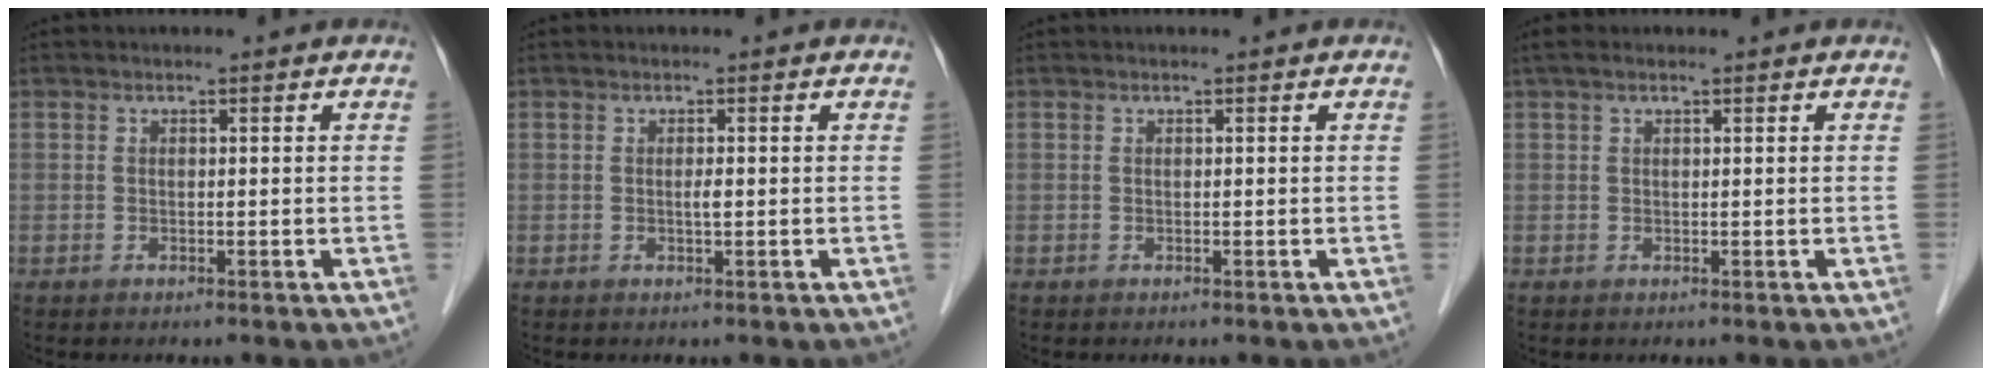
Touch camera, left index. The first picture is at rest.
{"total": 0.7, "force": [-0.1, 0.0, 0.7], "torque": [-0.013, -0.001, -0.005]}
{"total": 0.0}
{"total": 2.0, "force": [1.4, 0.5, 1.3], "torque": [-0.028, 0.028, 0.025]}